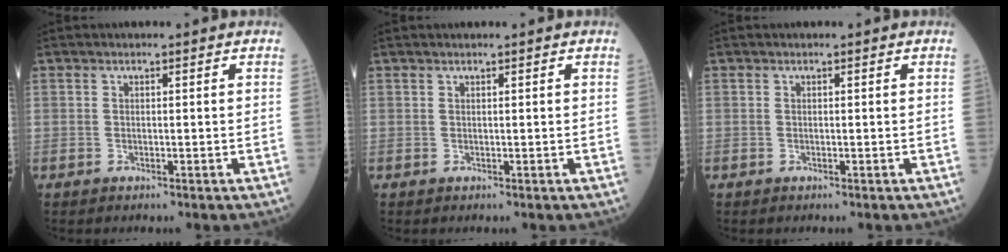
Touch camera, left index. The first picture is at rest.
{"total": 0.0}
{"total": 0.0}